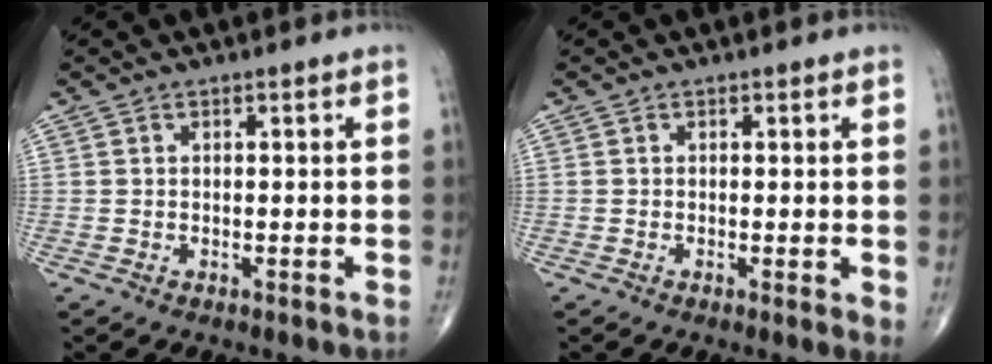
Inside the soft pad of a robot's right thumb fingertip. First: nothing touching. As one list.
[{"total": 2.0, "force": [0.0, 0.4, 1.9], "torque": [-0.030, -0.009, -0.006]}]